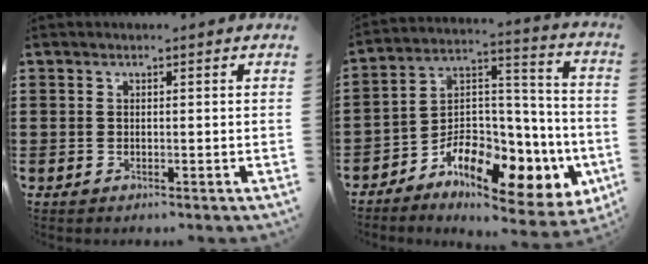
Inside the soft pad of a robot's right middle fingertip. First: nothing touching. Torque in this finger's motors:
{"motor_torque": [2.03, -0.10, 0.86, 0.21]}